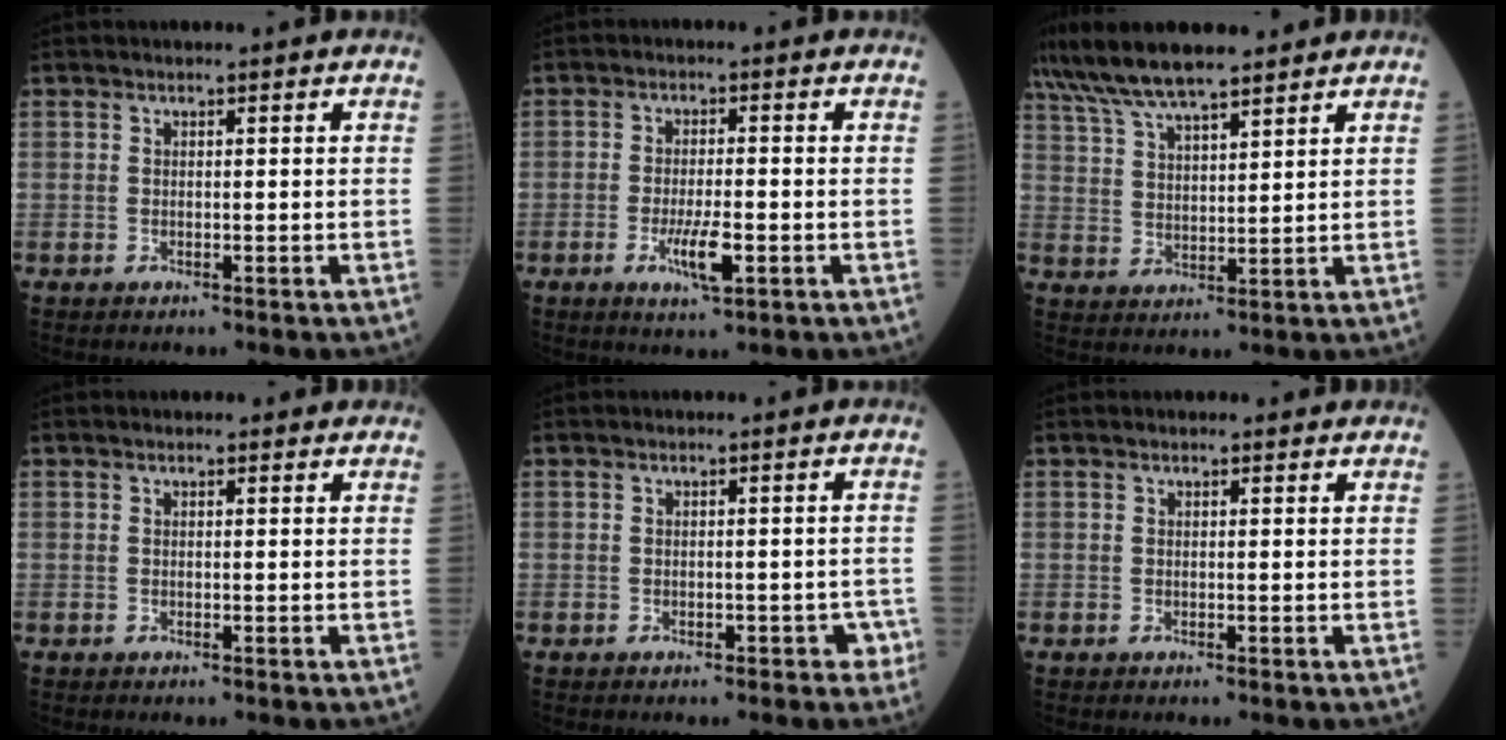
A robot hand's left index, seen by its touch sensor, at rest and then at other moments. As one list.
[{"total": 5.0, "force": [-1.9, 0.9, 4.5], "torque": [-0.088, -0.005, -0.031]}, {"total": 11.0, "force": [9.2, 1.7, 5.8], "torque": [-0.112, 0.027, 0.170]}, {"total": 1.4, "force": [1.2, 0.6, 0.5], "torque": [-0.007, 0.011, 0.009]}, {"total": 2.3, "force": [-1.2, 1.5, 1.3], "torque": [-0.005, 0.011, -0.012]}, {"total": 1.5, "force": [1.3, 0.5, 0.5], "torque": [-0.009, 0.012, 0.011]}]